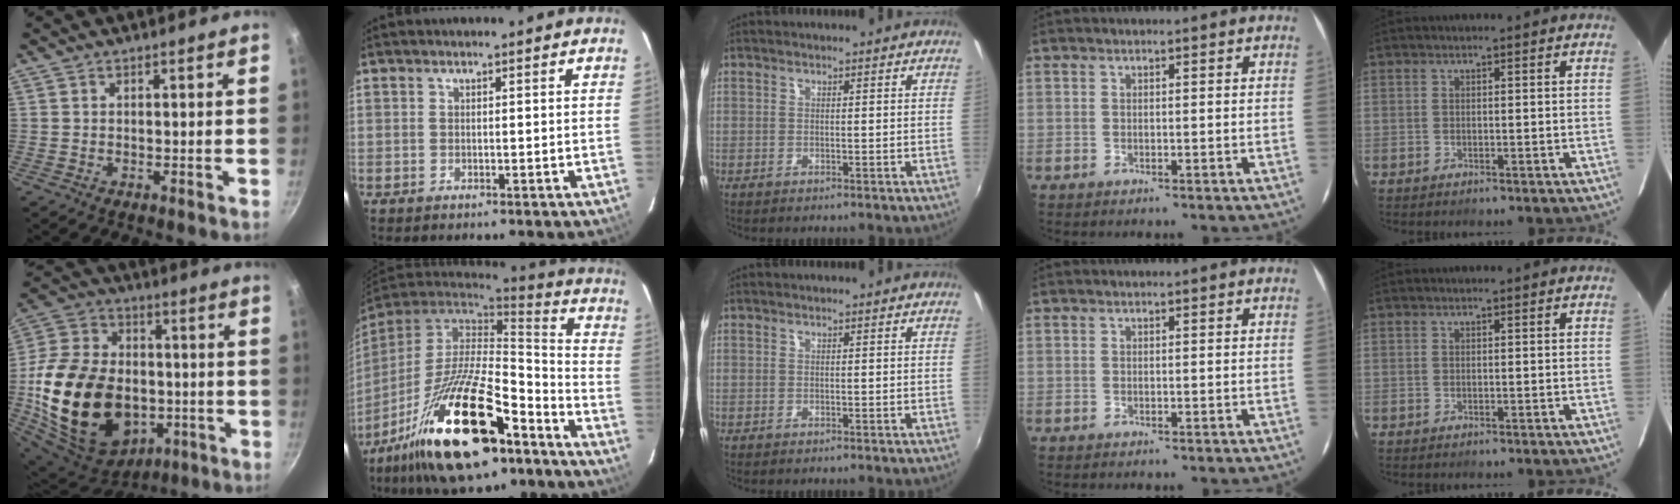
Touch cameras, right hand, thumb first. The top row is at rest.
{"thumb": {"total": 30.1, "force": [-4.8, 21.1, 21.0], "torque": [-0.381, 0.028, -0.066]}, "index": {"total": 27.7, "force": [-16.6, 10.2, 19.7], "torque": [-0.383, -0.024, -0.275]}}